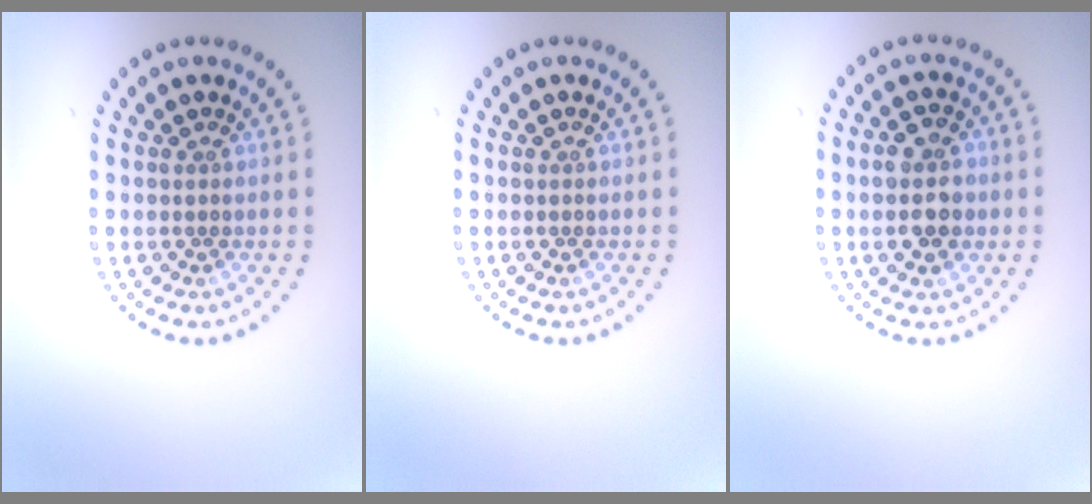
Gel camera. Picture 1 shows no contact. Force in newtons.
{"total": 0.0}
{"total": 3.7, "press": 3.7, "slide": 0.1}